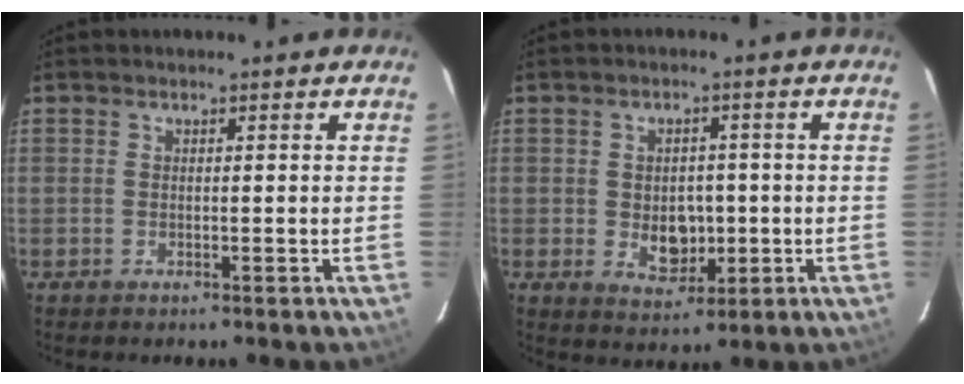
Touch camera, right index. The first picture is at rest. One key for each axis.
{"total": 6.3, "fx": -0.9, "fy": 4.8, "fz": 4.0, "tx": -0.070, "ty": -0.002, "tz": -0.001}